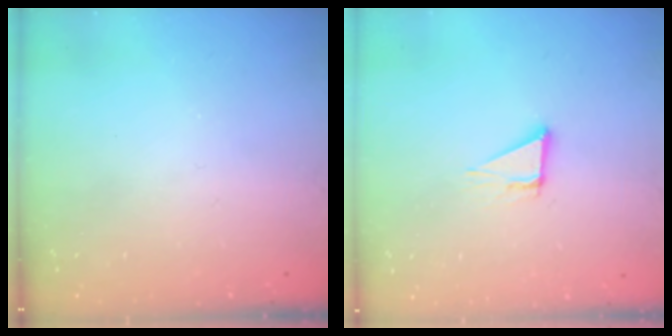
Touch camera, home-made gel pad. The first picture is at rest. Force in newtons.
{"total": 3.8, "press": 3.7, "slide": 0.4}